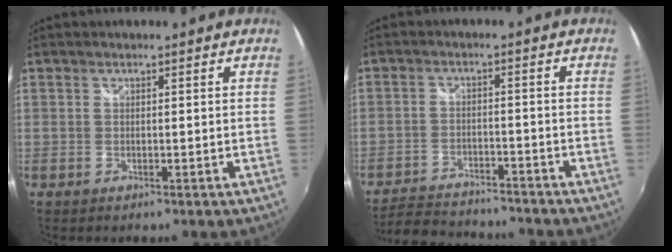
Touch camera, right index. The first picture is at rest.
{"total": 13.7, "force": [-12.3, 3.3, 4.9], "torque": [-0.119, -0.008, -0.187]}